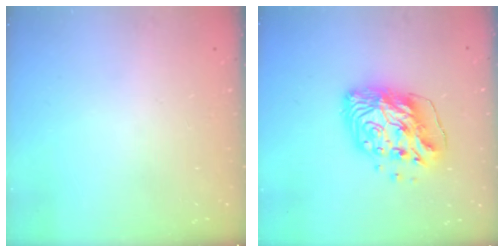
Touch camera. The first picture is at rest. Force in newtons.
{"total": 14.8, "press": 14.7, "slide": 1.7}